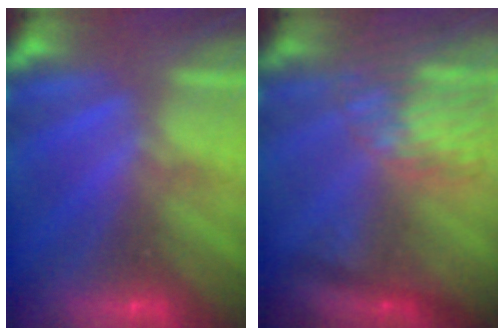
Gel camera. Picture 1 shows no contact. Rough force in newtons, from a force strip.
{"total": 9.1}